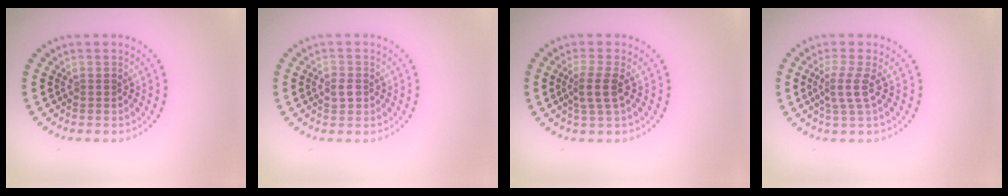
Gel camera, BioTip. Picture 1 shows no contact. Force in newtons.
{"total": 1.4, "press": 1.4, "slide": 0.3}
{"total": 2.2, "press": 1.8, "slide": 1.3}
{"total": 2.2, "press": 1.5, "slide": 1.5}